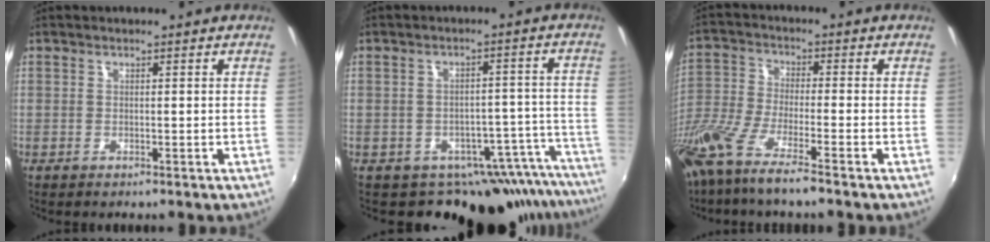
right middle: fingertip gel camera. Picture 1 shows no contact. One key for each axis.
{"total": 16.4, "fx": -14.9, "fy": 6.1, "fz": 3.3, "tx": -0.021, "ty": 0.033, "tz": -0.185}
{"total": 12.5, "fx": -9.0, "fy": 1.2, "fz": 8.6, "tx": -0.188, "ty": -0.038, "tz": -0.173}